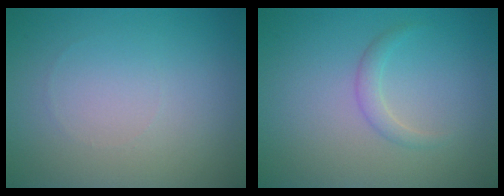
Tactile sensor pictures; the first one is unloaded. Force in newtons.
{"total": 1.2, "press": 1.2, "slide": 0.0}